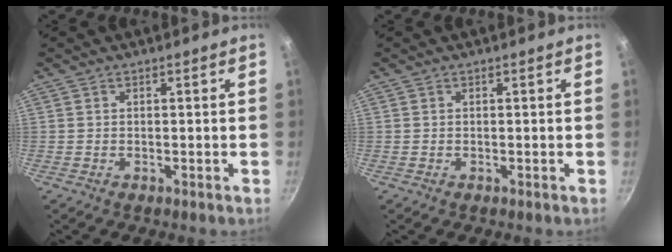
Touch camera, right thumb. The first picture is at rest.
{"total": 0.0}